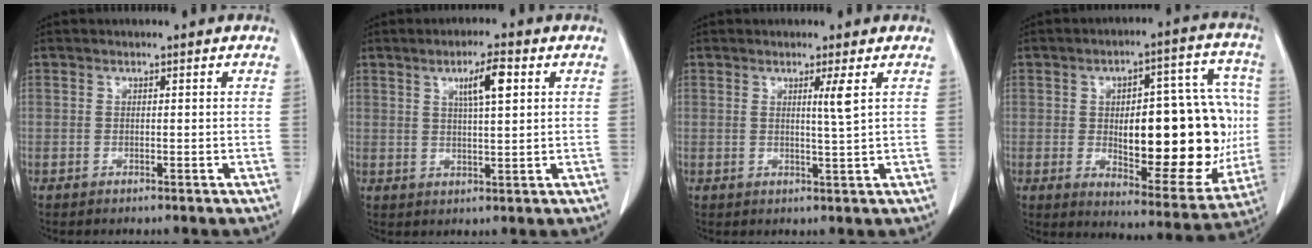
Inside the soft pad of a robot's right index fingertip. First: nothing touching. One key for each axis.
{"total": 5.4, "fx": 2.1, "fy": 0.5, "fz": 4.9, "tx": -0.083, "ty": 0.003, "tz": 0.037}
{"total": 2.6, "fx": 1.0, "fy": -0.7, "fz": 2.3, "tx": -0.040, "ty": -0.009, "tz": 0.019}
{"total": 22.9, "fx": -0.9, "fy": 8.2, "fz": 21.4, "tx": -0.261, "ty": 0.019, "tz": 0.007}